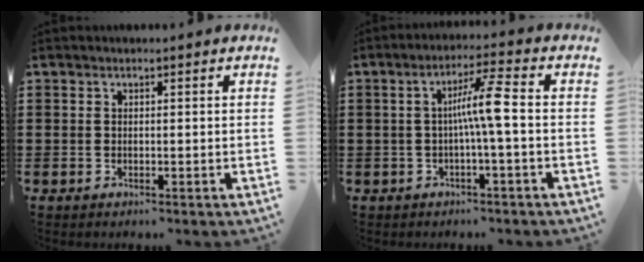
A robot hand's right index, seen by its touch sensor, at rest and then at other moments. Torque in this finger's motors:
{"motor_torque": [1.31, -0.36, 0.53, 0.17]}